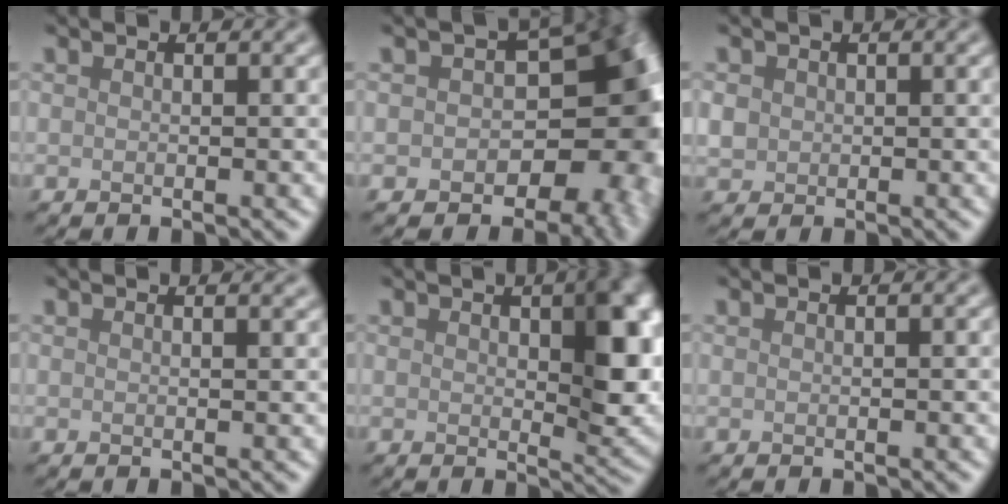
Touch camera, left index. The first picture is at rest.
{"total": 13.5, "force": [-2.1, 8.9, 9.9], "torque": [-0.076, -0.017, -0.021]}
{"total": 1.4, "force": [0.1, 1.4, 0.4], "torque": [-0.008, -0.002, 0.002]}
{"total": 1.4, "force": [1.2, 0.5, 0.6], "torque": [-0.003, -0.002, 0.004]}
{"total": 7.6, "force": [1.5, 3.1, 6.8], "torque": [-0.082, -0.001, 0.029]}
{"total": 0.0}